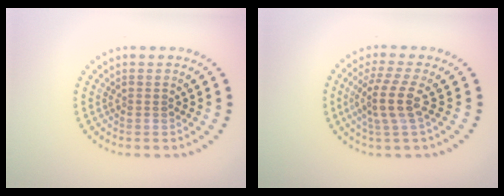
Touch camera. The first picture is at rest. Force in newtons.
{"total": 3.5, "press": 2.7, "slide": 2.3}